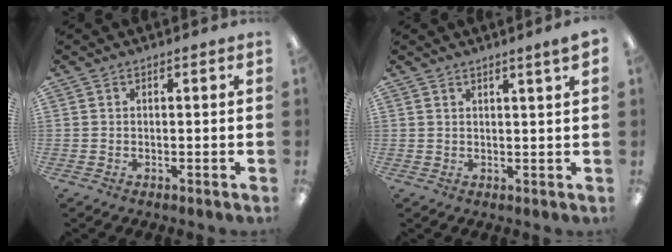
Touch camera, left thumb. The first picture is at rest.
{"total": 2.6, "force": [1.9, -0.2, 1.8], "torque": [-0.028, -0.008, 0.031]}